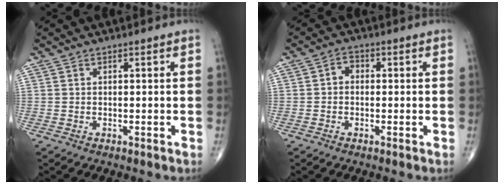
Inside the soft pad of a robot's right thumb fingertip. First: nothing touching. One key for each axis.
{"total": 2.5, "fx": -0.1, "fy": 2.0, "fz": 1.5, "tx": -0.010, "ty": 0.014, "tz": -0.011}